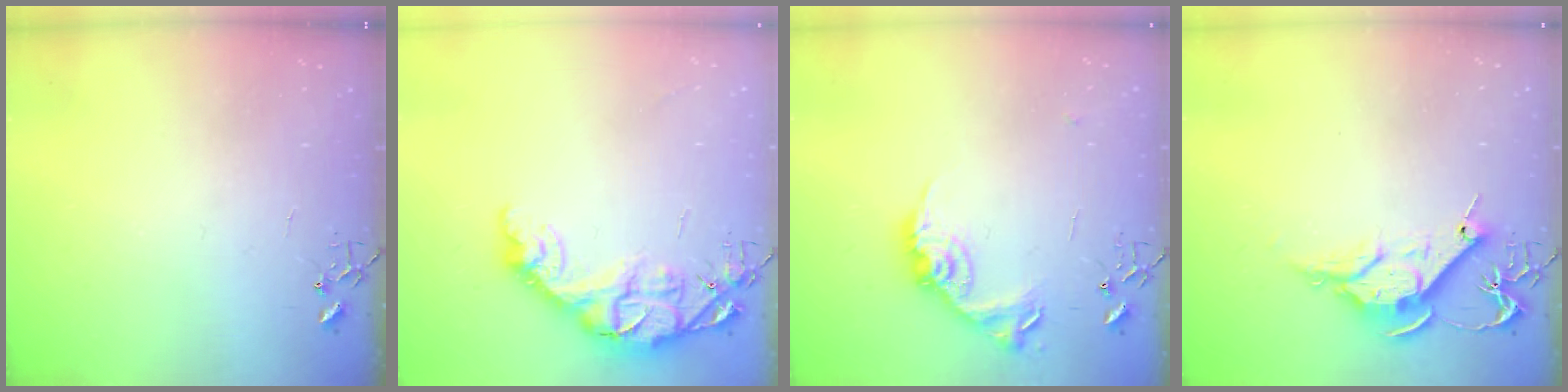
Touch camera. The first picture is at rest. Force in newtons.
{"total": 14.4, "press": 14.4, "slide": 1.1}
{"total": 13.6, "press": 13.6, "slide": 0.9}
{"total": 11.9, "press": 11.8, "slide": 1.2}